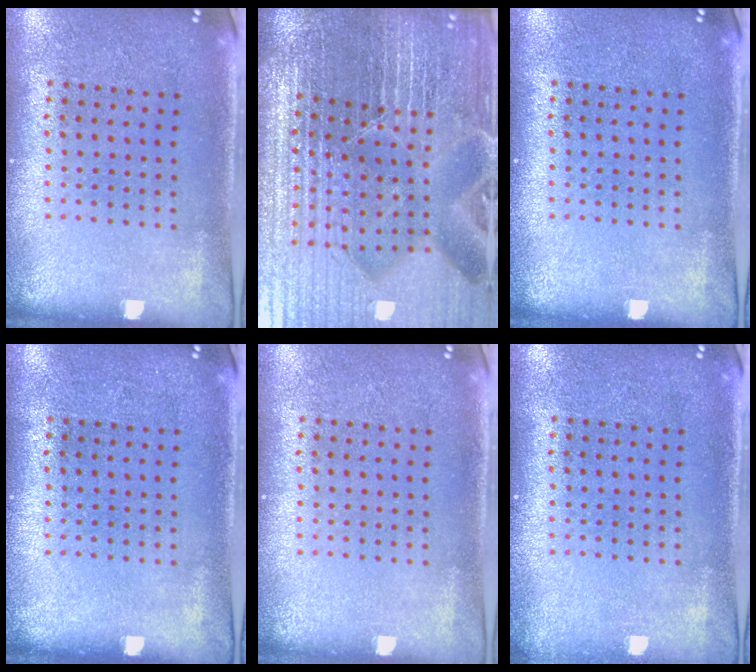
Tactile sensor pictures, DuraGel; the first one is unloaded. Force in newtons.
{"total": 6.6, "press": 5.9, "slide": 2.9}
{"total": 0.0}
{"total": 0.0}
{"total": 0.0}
{"total": 0.7, "press": 0.7, "slide": 0.0}